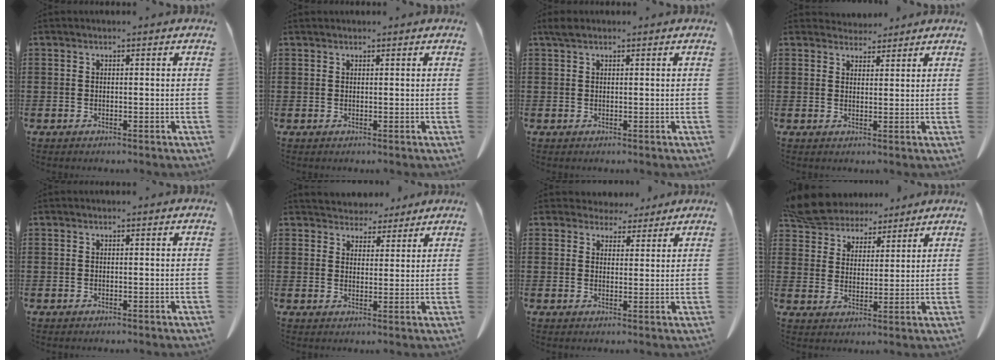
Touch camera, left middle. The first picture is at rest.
{"total": 0.6, "force": [0.6, 0.2, 0.0], "torque": [-0.002, 0.000, 0.013]}
{"total": 1.3, "force": [0.9, 0.6, 0.8], "torque": [-0.019, 0.003, 0.017]}
{"total": 3.3, "force": [3.2, 0.9, 0.3], "torque": [-0.006, -0.010, 0.060]}
{"total": 0.0}
{"total": 4.2, "force": [3.9, 1.3, -0.2], "torque": [-0.010, -0.012, 0.075]}
{"total": 3.9, "force": [3.5, 1.7, 0.5], "torque": [-0.013, -0.005, 0.065]}
{"total": 7.2, "force": [6.7, 2.3, 1.1], "torque": [-0.055, -0.025, 0.126]}